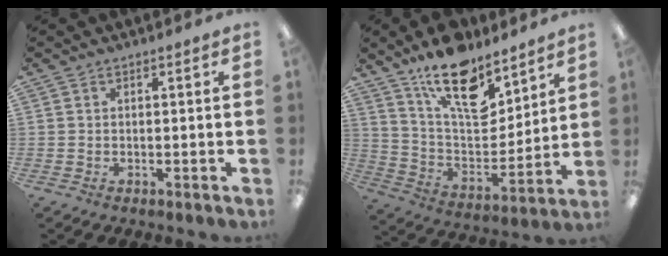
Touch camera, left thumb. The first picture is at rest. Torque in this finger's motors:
{"motor_torque": [1.44, 0.76, 1.63, -1.14, 0.48]}